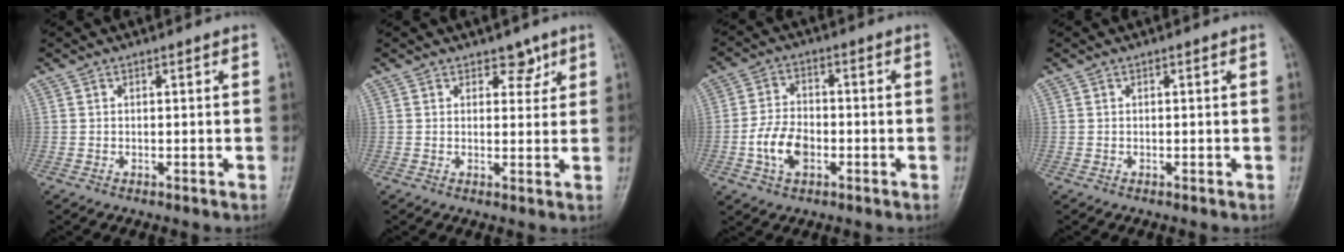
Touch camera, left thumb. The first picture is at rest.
{"total": 3.0, "force": [2.0, 1.8, 1.3], "torque": [0.005, -0.011, 0.026]}
{"total": 7.7, "force": [-2.3, 5.0, 5.3], "torque": [-0.094, 0.014, -0.047]}
{"total": 0.0}